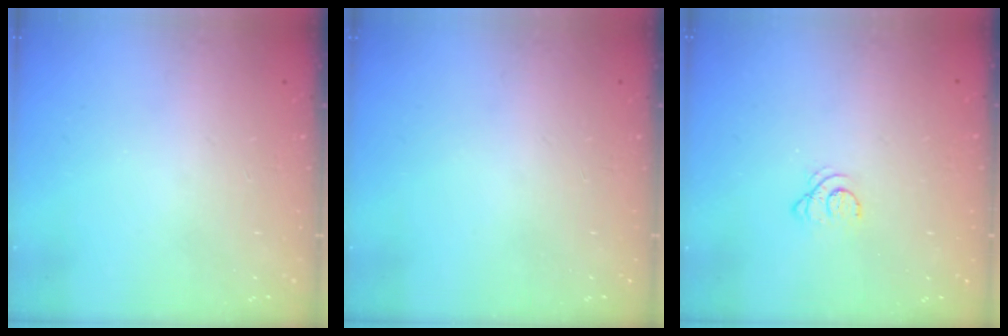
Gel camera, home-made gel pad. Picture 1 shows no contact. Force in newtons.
{"total": 0.0}
{"total": 2.2, "press": 2.2, "slide": 0.2}